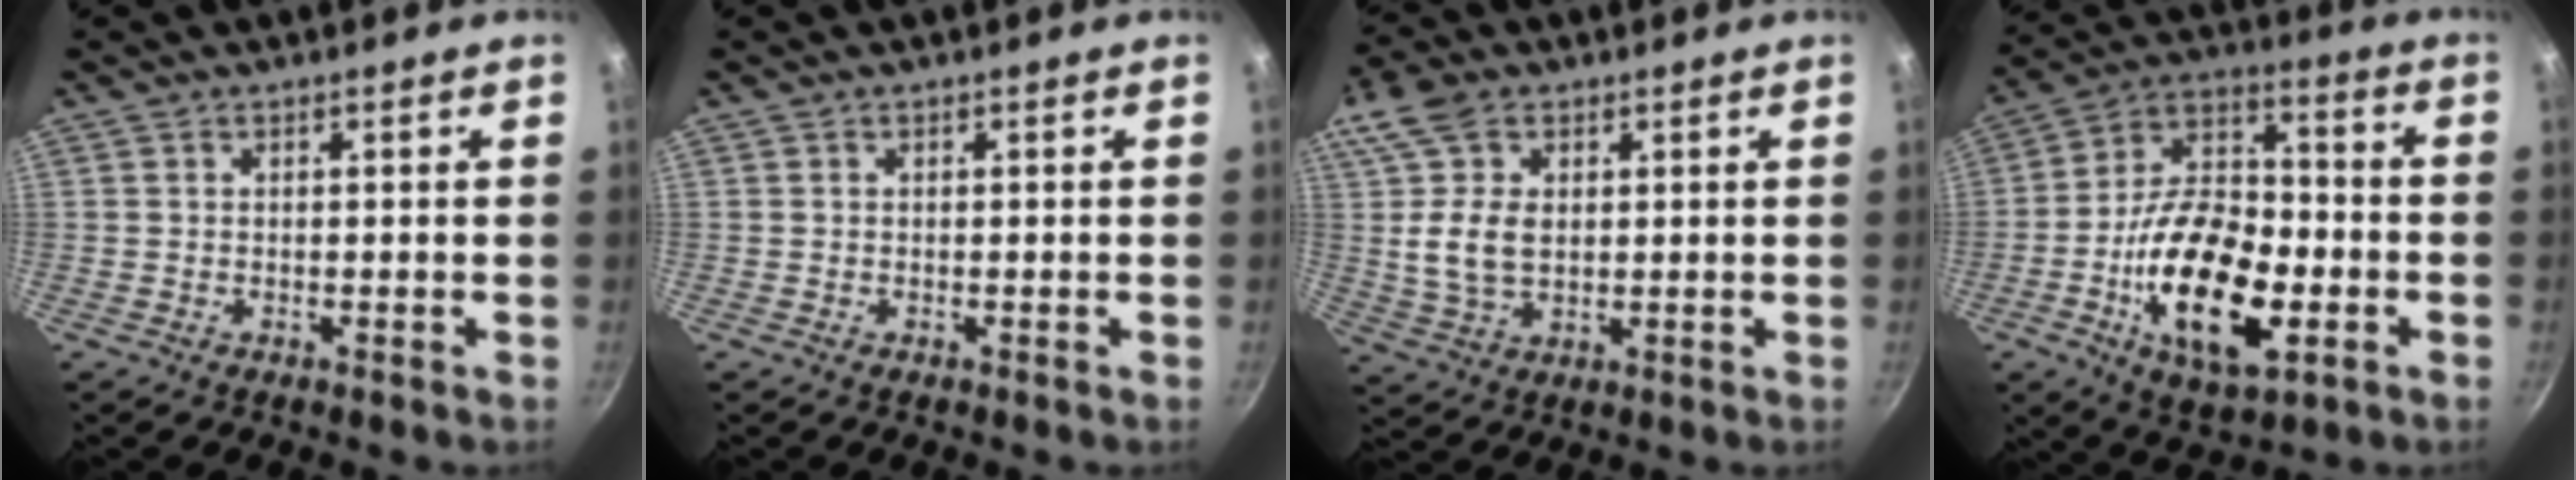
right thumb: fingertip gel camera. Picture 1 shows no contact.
{"total": 0.0}
{"total": 10.8, "force": [2.2, 7.2, 7.7], "torque": [-0.141, -0.007, 0.038]}
{"total": 21.7, "force": [-6.0, 11.2, 17.6], "torque": [-0.289, 0.029, -0.106]}